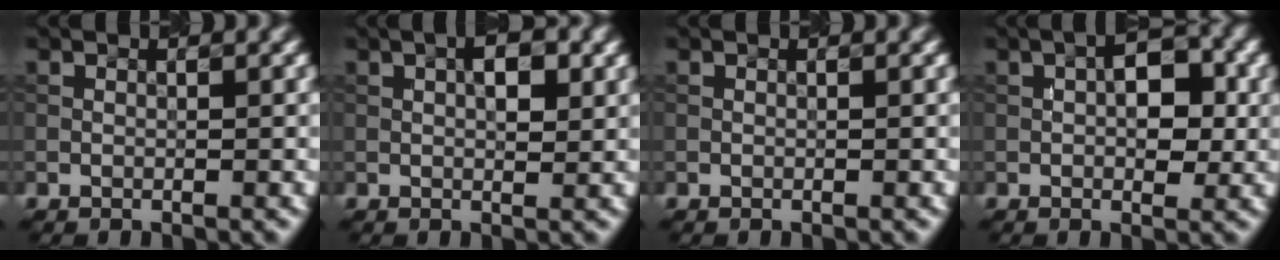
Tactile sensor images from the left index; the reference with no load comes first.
{"total": 2.9, "force": [0.8, 1.3, 2.5], "torque": [-0.032, 0.002, 0.012]}
{"total": 0.0}
{"total": 4.5, "force": [0.5, 2.3, 3.8], "torque": [-0.051, 0.007, 0.000]}